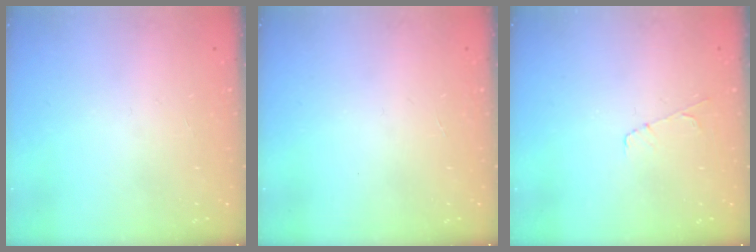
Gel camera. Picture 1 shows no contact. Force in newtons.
{"total": 0.0}
{"total": 3.9, "press": 3.9, "slide": 0.5}